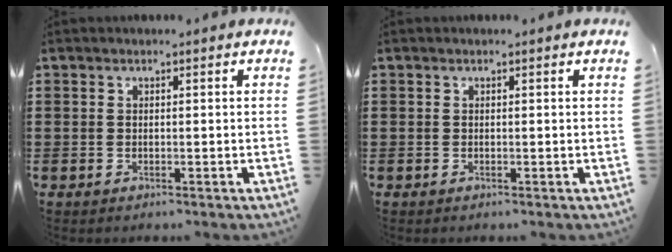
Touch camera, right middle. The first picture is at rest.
{"total": 0.0}